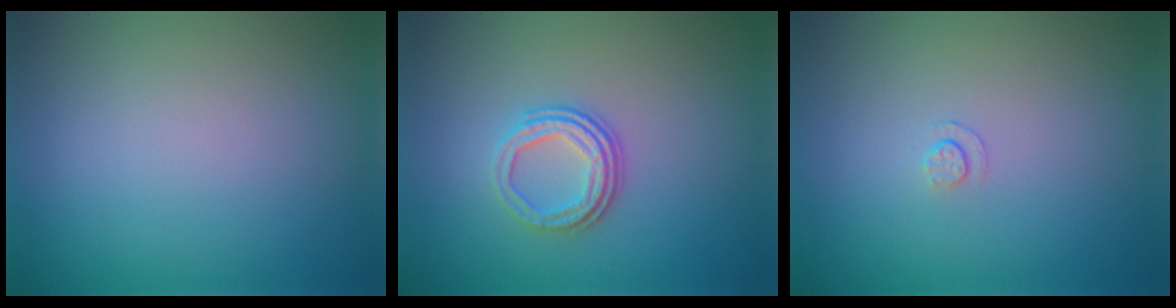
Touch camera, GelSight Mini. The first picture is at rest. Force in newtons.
{"total": 3.0, "press": 2.4, "slide": 1.9}
{"total": 0.6, "press": 0.3, "slide": 0.6}